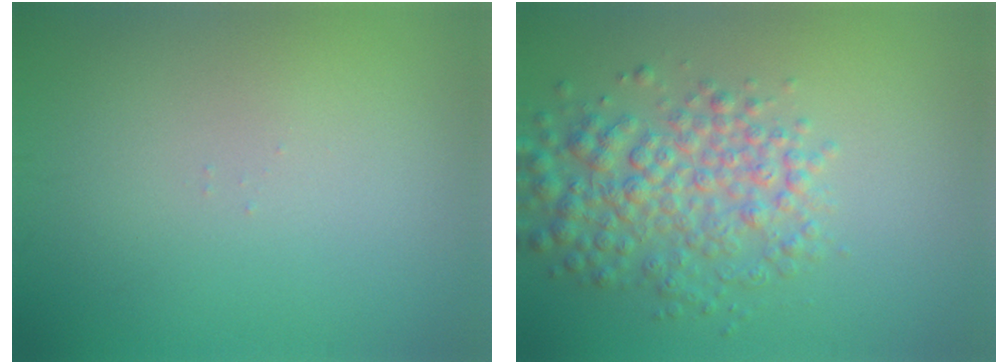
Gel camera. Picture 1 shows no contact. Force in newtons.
{"total": 5.1, "press": 5.1, "slide": 0.2}